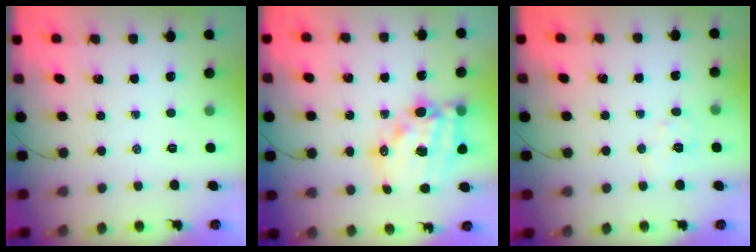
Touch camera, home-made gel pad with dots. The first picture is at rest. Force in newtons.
{"total": 17.4, "press": 17.0, "slide": 4.0}
{"total": 4.9, "press": 4.9, "slide": 0.7}